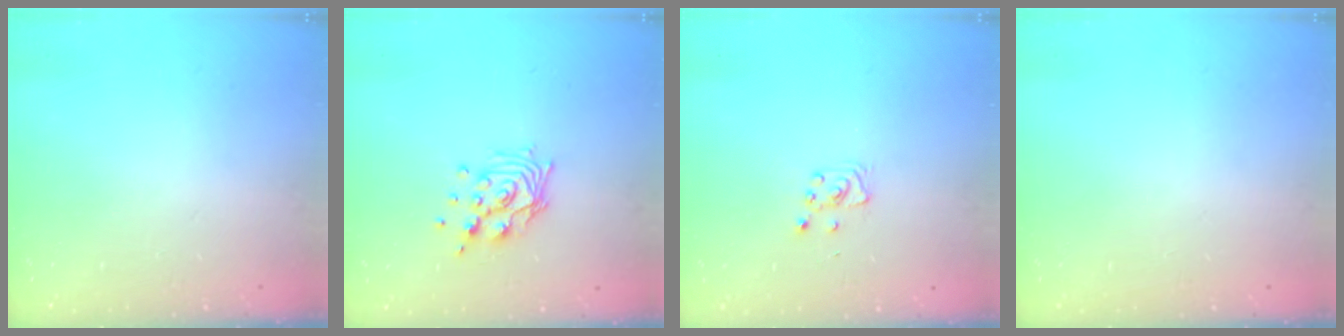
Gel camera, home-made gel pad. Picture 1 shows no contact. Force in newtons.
{"total": 11.1, "press": 10.9, "slide": 1.6}
{"total": 4.1, "press": 4.1, "slide": 0.4}
{"total": 0.0}